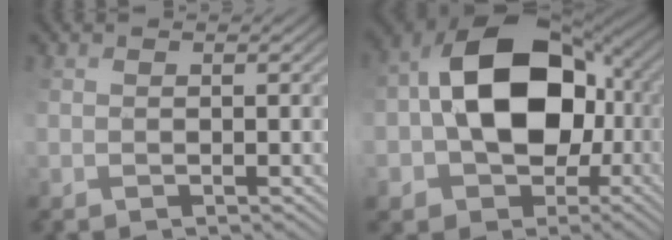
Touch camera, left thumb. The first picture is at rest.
{"total": 14.3, "force": [0.1, 10.3, 9.9], "torque": [-0.170, 0.017, -0.004]}